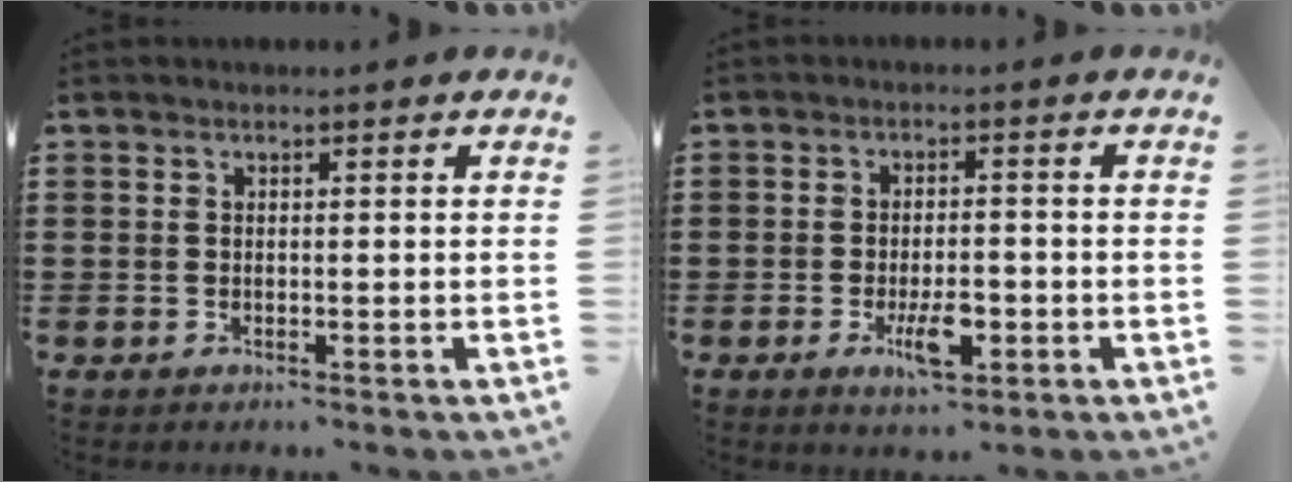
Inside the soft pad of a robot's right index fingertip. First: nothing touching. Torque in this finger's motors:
{"motor_torque": [0.19, 0.15, 0.12, 0.08]}